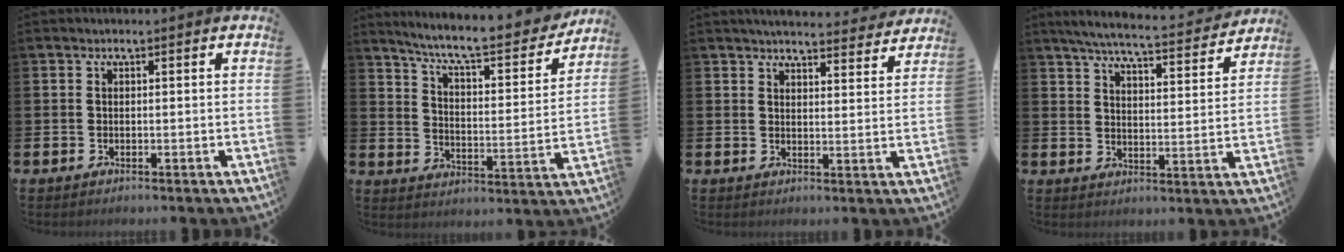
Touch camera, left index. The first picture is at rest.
{"total": 8.3, "force": [7.5, 0.9, 3.3], "torque": [-0.088, -0.057, 0.123]}
{"total": 4.5, "force": [4.4, 0.3, 0.5], "torque": [-0.016, -0.031, 0.077]}
{"total": 6.0, "force": [5.6, 0.3, 2.1], "torque": [-0.061, -0.041, 0.095]}